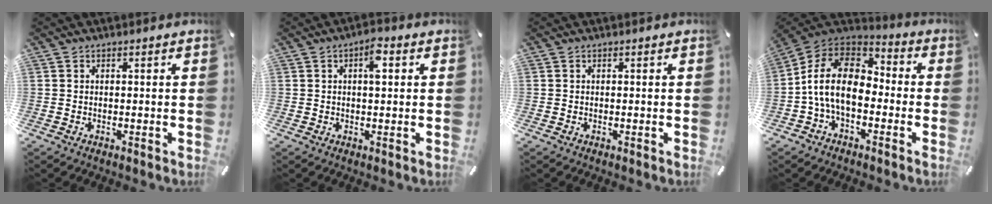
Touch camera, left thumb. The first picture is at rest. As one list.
[{"total": 4.6, "force": [1.3, 2.0, 3.9], "torque": [-0.050, -0.003, 0.013]}, {"total": 0.0}, {"total": 14.7, "force": [-3.4, 9.5, 10.7], "torque": [-0.228, 0.030, -0.067]}]